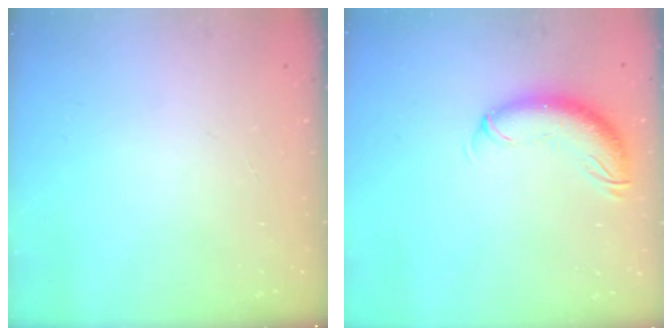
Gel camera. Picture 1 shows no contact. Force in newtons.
{"total": 10.6, "press": 10.4, "slide": 2.2}